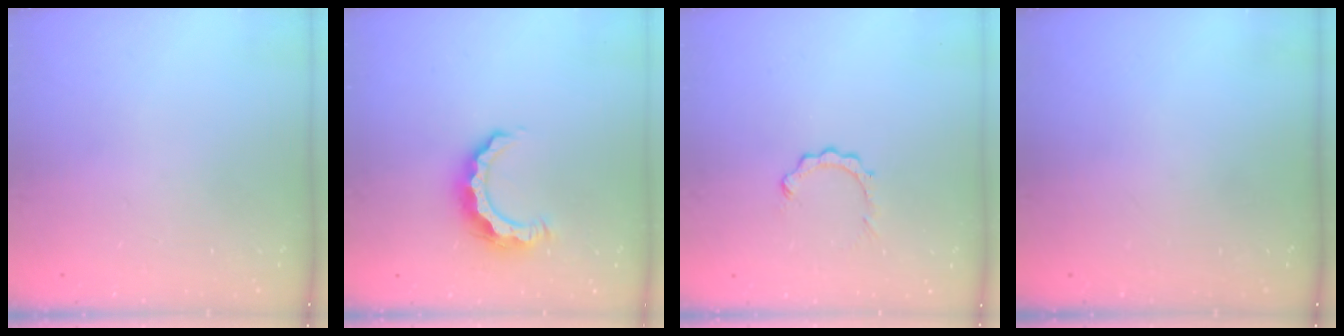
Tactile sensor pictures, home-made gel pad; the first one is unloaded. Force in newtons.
{"total": 8.4, "press": 8.3, "slide": 0.8}
{"total": 2.9, "press": 2.9, "slide": 0.4}
{"total": 0.0}